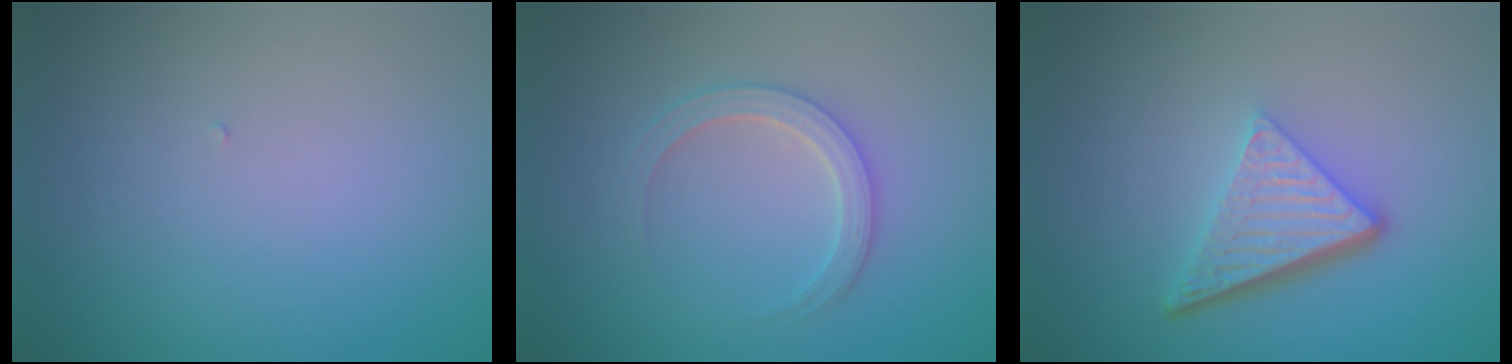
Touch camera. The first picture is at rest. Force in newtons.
{"total": 2.8, "press": 2.7, "slide": 0.4}
{"total": 5.1, "press": 3.6, "slide": 3.7}